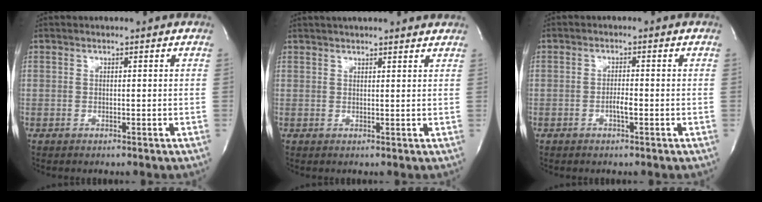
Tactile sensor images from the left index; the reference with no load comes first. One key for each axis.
{"total": 10.8, "fx": 9.6, "fy": 1.8, "fz": 4.5, "tx": -0.061, "ty": 0.031, "tz": 0.119}
{"total": 1.9, "fx": -0.8, "fy": 0.3, "fz": 1.7, "tx": -0.031, "ty": 0.001, "tz": -0.015}